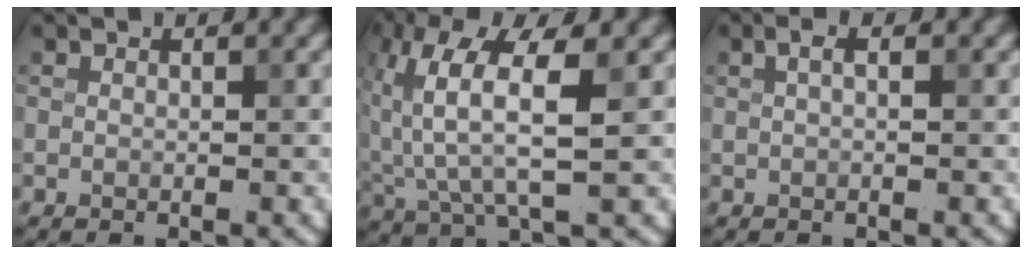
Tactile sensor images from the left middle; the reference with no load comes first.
{"total": 6.7, "force": [1.6, 2.3, 6.1], "torque": [-0.133, 0.007, 0.029]}
{"total": 1.0, "force": [0.3, 0.3, 0.9], "torque": [-0.019, 0.005, 0.005]}